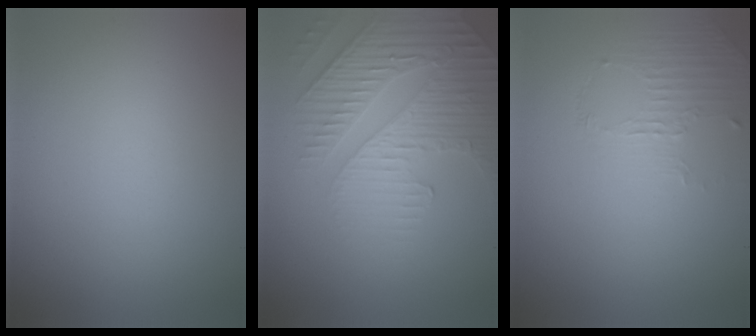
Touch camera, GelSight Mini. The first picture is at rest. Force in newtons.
{"total": 4.2, "press": 4.0, "slide": 1.3}
{"total": 1.2, "press": 0.4, "slide": 1.1}